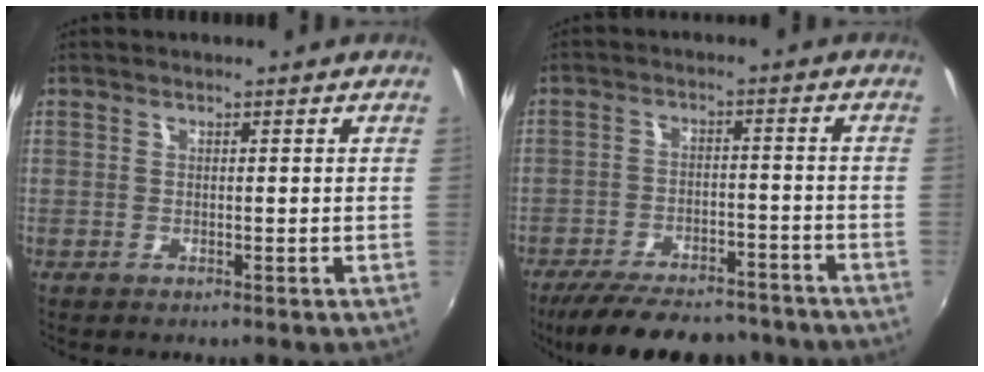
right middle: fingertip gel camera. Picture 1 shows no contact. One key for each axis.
{"total": 17.8, "fx": -14.8, "fy": 6.1, "fz": 7.9, "tx": -0.161, "ty": -0.007, "tz": -0.204}